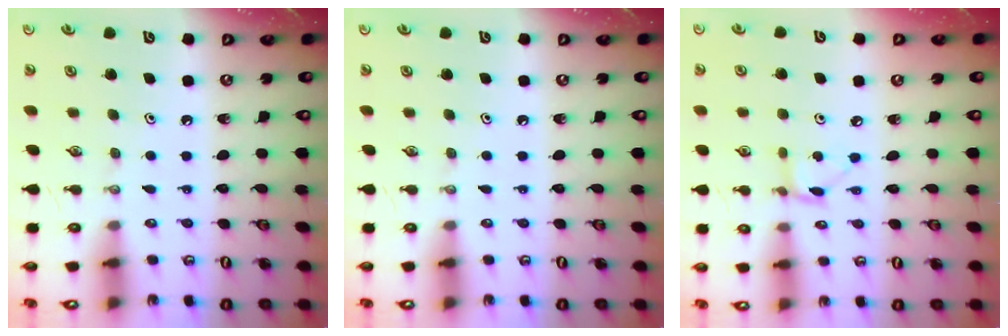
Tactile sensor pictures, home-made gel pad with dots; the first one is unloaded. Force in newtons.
{"total": 0.0}
{"total": 3.7, "press": 3.7, "slide": 0.1}